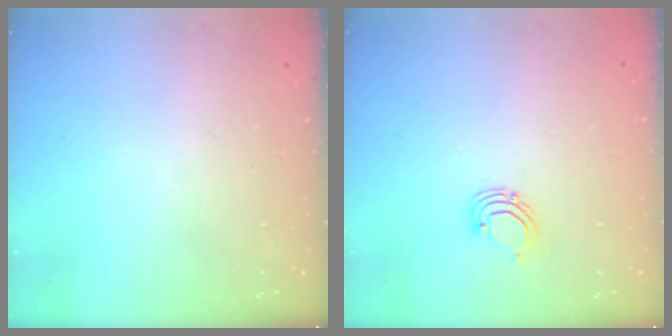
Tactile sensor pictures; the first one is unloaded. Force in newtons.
{"total": 3.5, "press": 3.5, "slide": 0.2}